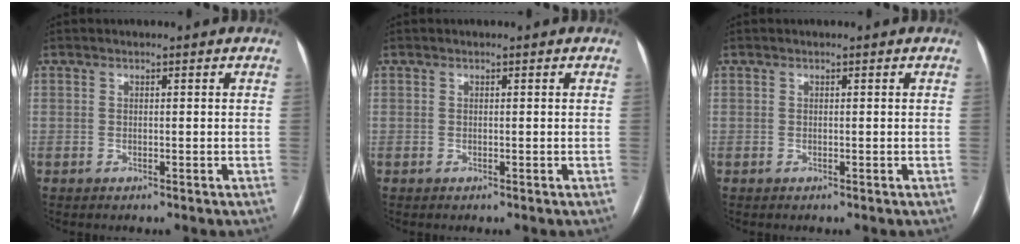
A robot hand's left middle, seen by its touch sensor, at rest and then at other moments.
{"total": 0.0}
{"total": 0.0}